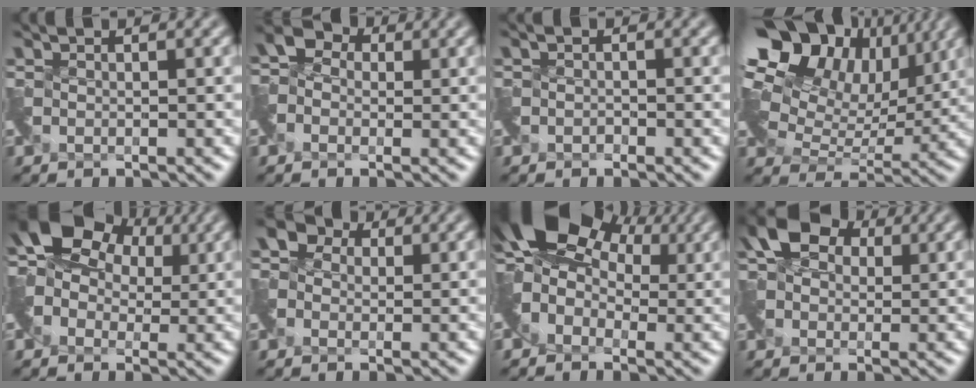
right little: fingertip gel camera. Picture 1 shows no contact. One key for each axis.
{"total": 2.7, "fx": -0.6, "fy": 2.4, "fz": 1.1, "tx": -0.028, "ty": 0.001, "tz": -0.015}
{"total": 0.8, "fx": -0.6, "fy": 0.3, "fz": -0.3, "tx": 0.007, "ty": -0.006, "tz": -0.012}
{"total": 14.1, "fx": 7.6, "fy": 8.6, "fz": 8.2, "tx": -0.179, "ty": 0.044, "tz": 0.122}
{"total": 8.3, "fx": 2.7, "fy": 5.9, "fz": 5.3, "tx": -0.101, "ty": 0.014, "tz": 0.038}
{"total": 3.1, "fx": -0.1, "fy": 2.8, "fz": 1.3, "tx": -0.035, "ty": 0.005, "tz": -0.003}
{"total": 9.4, "fx": 3.3, "fy": 6.1, "fz": 6.3, "tx": -0.112, "ty": 0.016, "tz": 0.045}
{"total": 5.7, "fx": 0.9, "fy": 4.5, "fz": 3.4, "tx": -0.063, "ty": 0.015, "tz": 0.009}